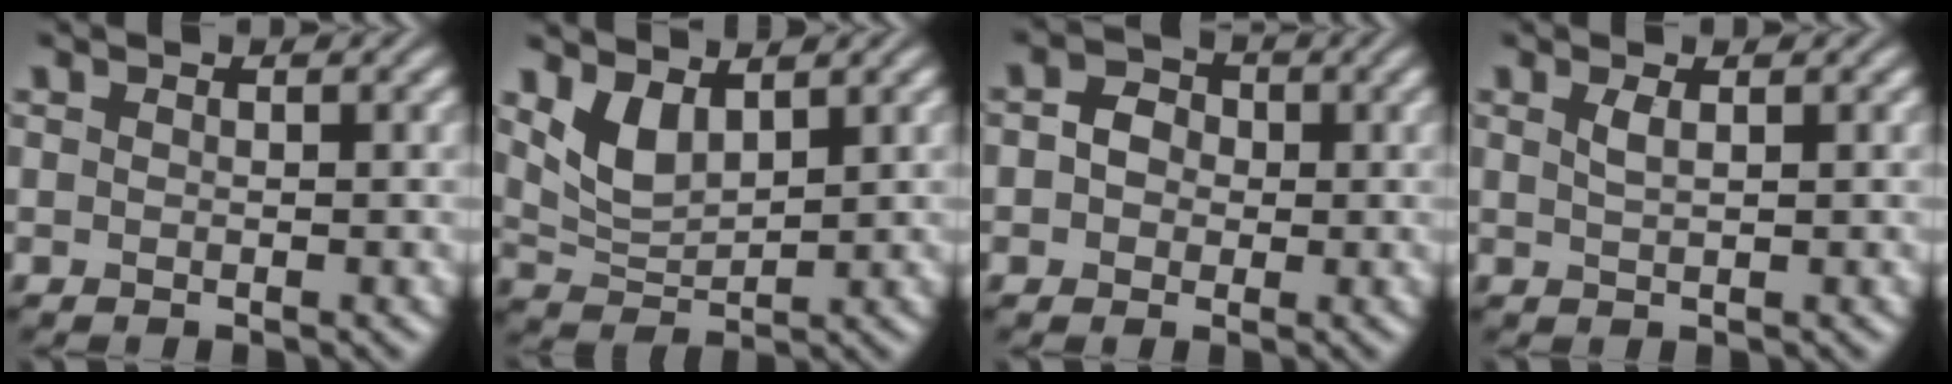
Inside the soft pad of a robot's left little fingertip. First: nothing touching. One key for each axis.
{"total": 3.4, "fx": 1.9, "fy": 1.6, "fz": 2.3, "tx": -0.053, "ty": -0.009, "tz": 0.046}
{"total": 3.0, "fx": 0.2, "fy": 2.6, "fz": 1.5, "tx": -0.017, "ty": 0.005, "tz": -0.013}
{"total": 1.2, "fx": 0.5, "fy": 0.3, "fz": 1.0, "tx": -0.022, "ty": 0.002, "tz": 0.010}